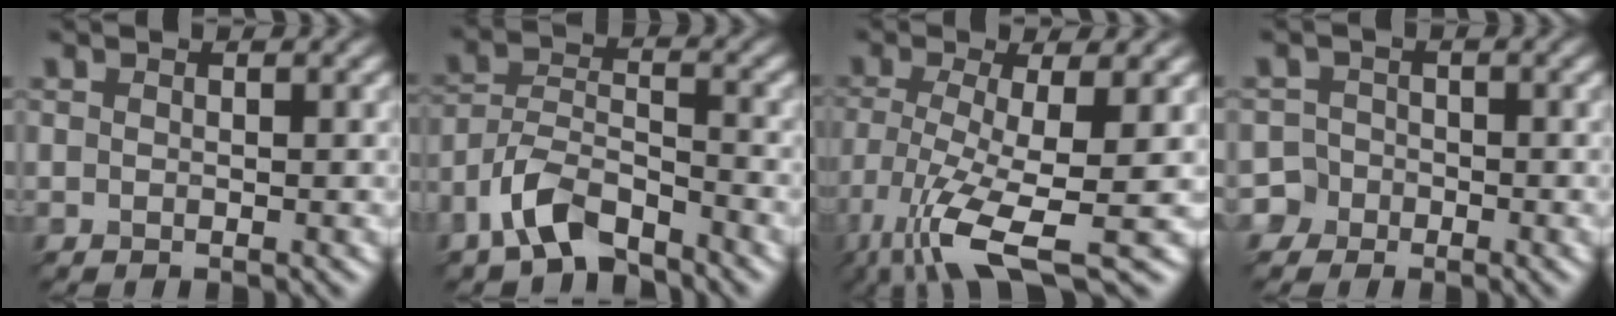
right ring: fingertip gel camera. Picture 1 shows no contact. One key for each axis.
{"total": 4.9, "fx": -4.4, "fy": 1.3, "fz": 1.7, "tx": -0.046, "ty": 0.009, "tz": -0.073}
{"total": 8.7, "fx": -4.8, "fy": 1.6, "fz": 7.0, "tx": -0.161, "ty": -0.012, "tz": -0.070}
{"total": 2.9, "fx": -2.4, "fy": 1.2, "fz": -1.1, "tx": 0.019, "ty": 0.002, "tz": -0.030}